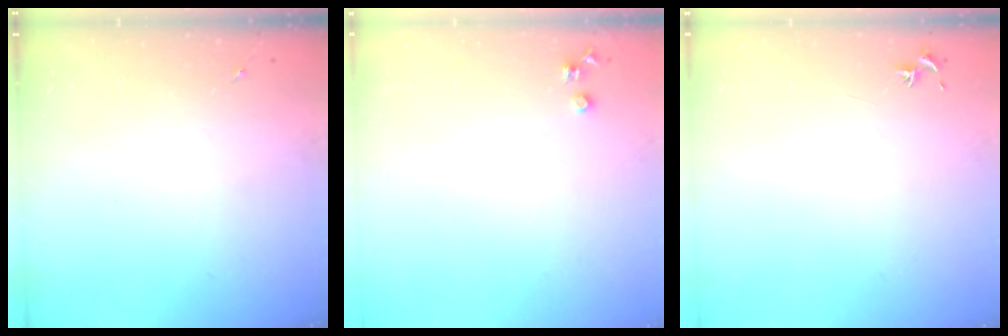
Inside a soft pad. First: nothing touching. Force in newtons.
{"total": 3.5, "press": 3.5, "slide": 0.4}
{"total": 0.8, "press": 0.7, "slide": 0.3}